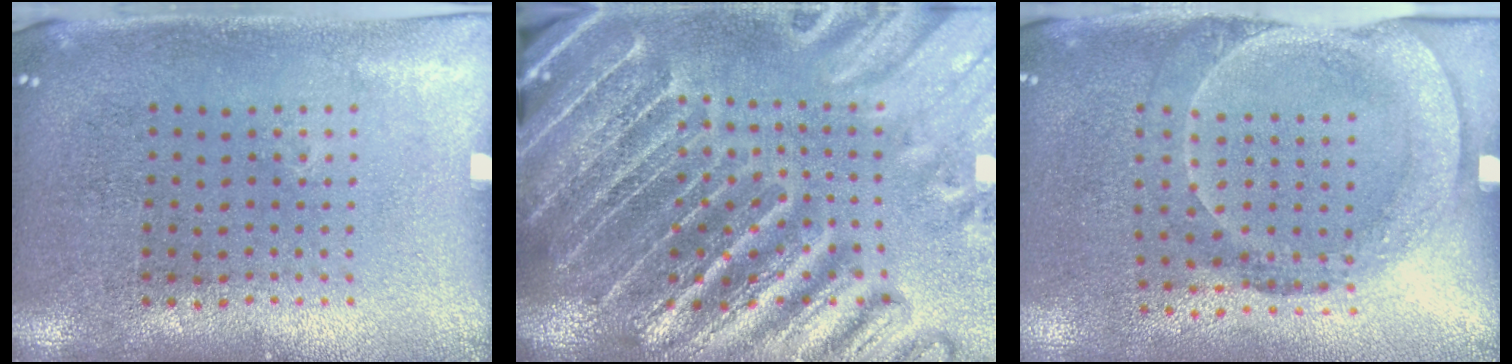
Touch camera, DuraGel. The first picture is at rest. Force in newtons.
{"total": 5.3, "press": 4.6, "slide": 2.5}
{"total": 1.6, "press": 1.2, "slide": 1.1}